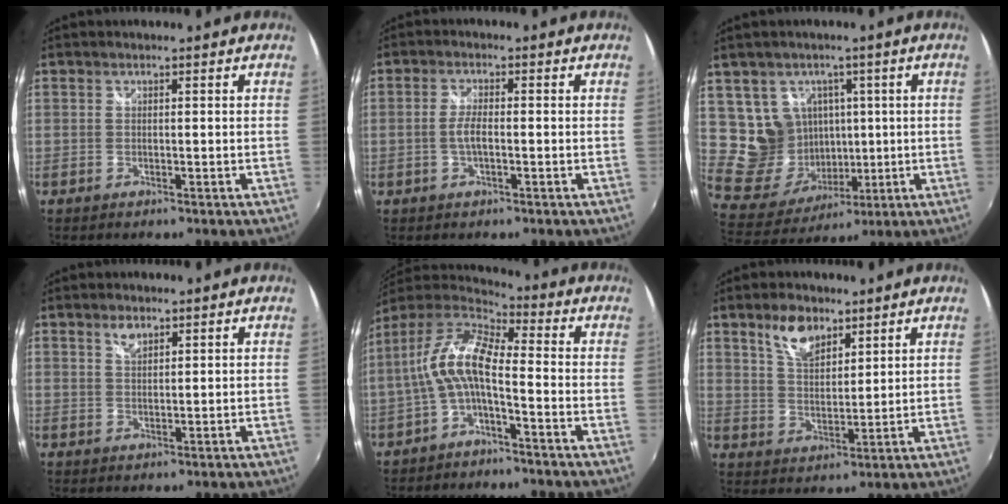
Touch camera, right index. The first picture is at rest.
{"total": 3.0, "force": [-0.7, 0.8, 2.8], "torque": [-0.059, 0.001, -0.015]}
{"total": 10.4, "force": [2.4, 9.7, 3.0], "torque": [-0.081, 0.008, 0.065]}
{"total": 2.6, "force": [1.7, 1.2, 1.5], "torque": [-0.023, 0.003, 0.030]}
{"total": 10.5, "force": [-2.0, 3.3, 9.7], "torque": [-0.207, 0.018, -0.042]}
{"total": 7.5, "force": [4.9, 3.7, 4.4], "torque": [-0.076, 0.008, 0.091]}